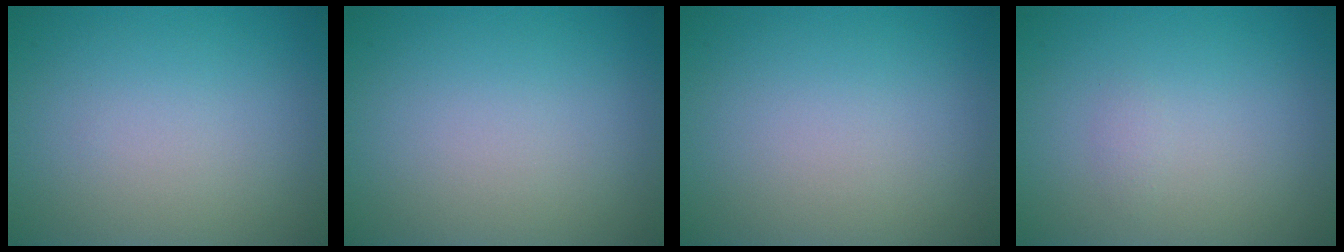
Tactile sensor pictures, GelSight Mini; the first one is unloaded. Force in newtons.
{"total": 0.0}
{"total": 0.0}
{"total": 0.5, "press": 0.5, "slide": 0.1}